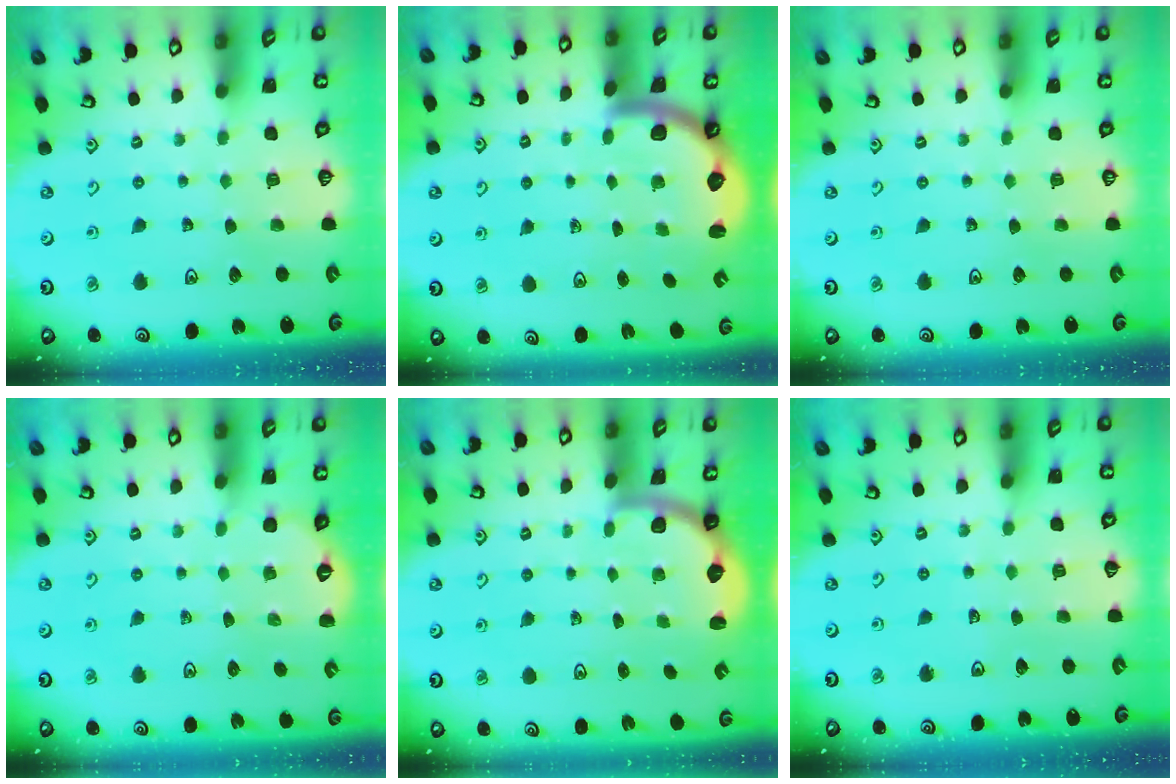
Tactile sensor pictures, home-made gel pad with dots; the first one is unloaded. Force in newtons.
{"total": 2.8, "press": 2.8, "slide": 0.5}
{"total": 0.0}
{"total": 2.6, "press": 1.9, "slide": 1.9}
{"total": 2.2, "press": 2.1, "slide": 0.8}
{"total": 2.9, "press": 2.9, "slide": 0.2}